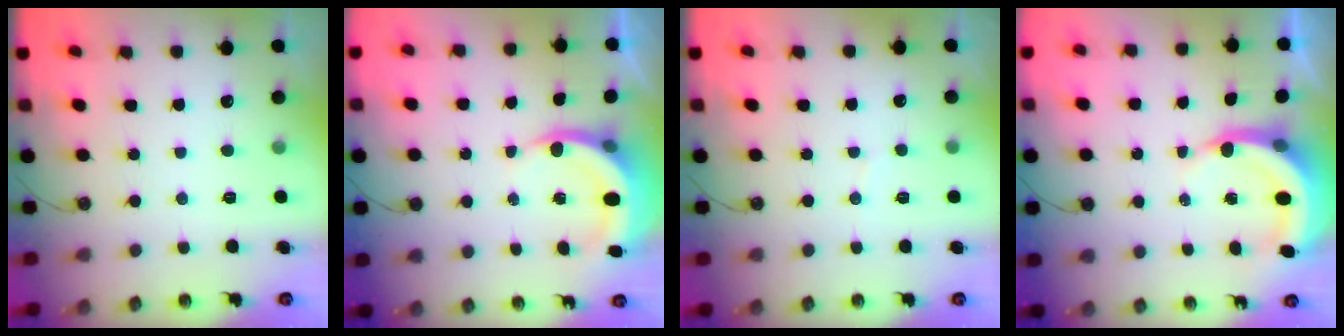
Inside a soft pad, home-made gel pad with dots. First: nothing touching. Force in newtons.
{"total": 6.3, "press": 6.2, "slide": 1.2}
{"total": 2.8, "press": 2.8, "slide": 0.2}
{"total": 5.9, "press": 5.8, "slide": 1.0}